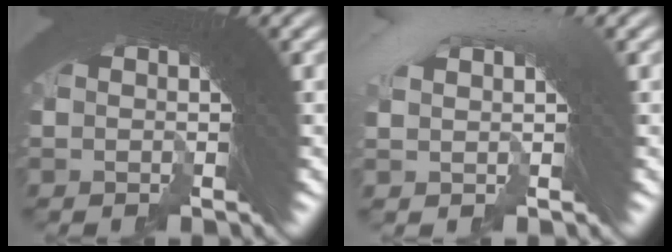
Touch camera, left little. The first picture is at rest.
{"total": 2.0, "force": [1.2, 0.5, 1.5], "torque": [-0.016, 0.035, 0.015]}